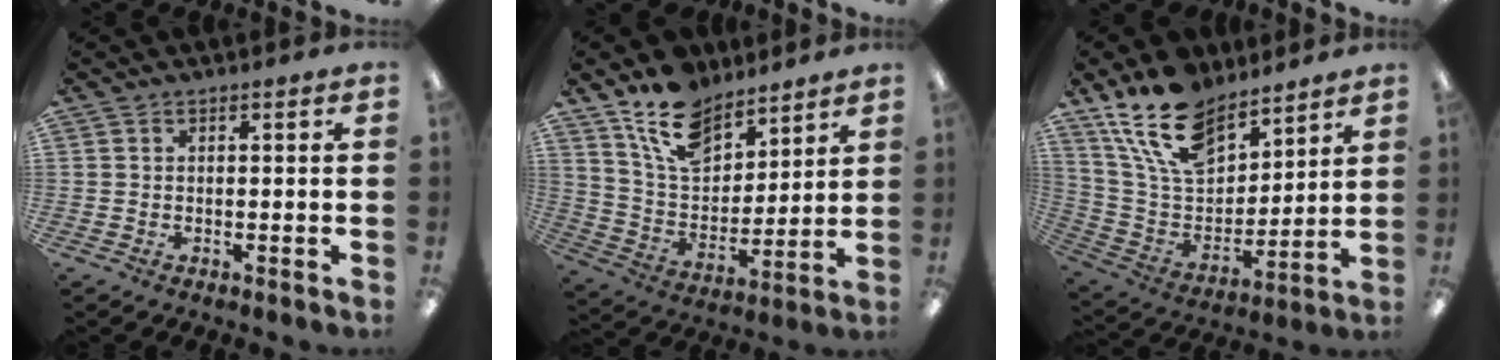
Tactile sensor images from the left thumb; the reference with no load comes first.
{"total": 14.9, "force": [11.2, 7.7, 6.1], "torque": [-0.118, -0.055, 0.211]}
{"total": 18.4, "force": [13.1, 9.6, 8.7], "torque": [-0.182, -0.062, 0.245]}